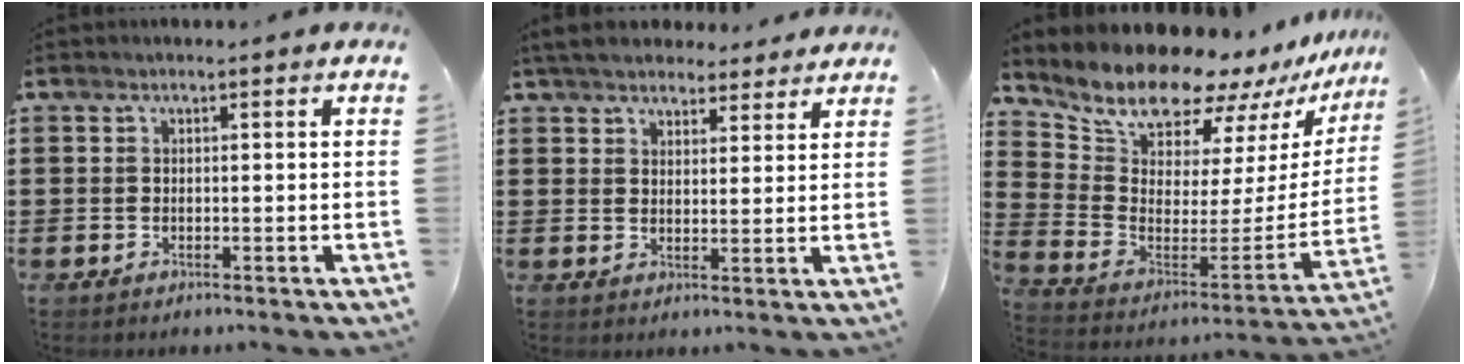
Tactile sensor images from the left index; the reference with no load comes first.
{"total": 5.1, "force": [4.7, 1.4, 1.2], "torque": [-0.040, -0.010, 0.088]}
{"total": 11.9, "force": [11.1, 3.4, 2.6], "torque": [-0.095, -0.095, 0.193]}